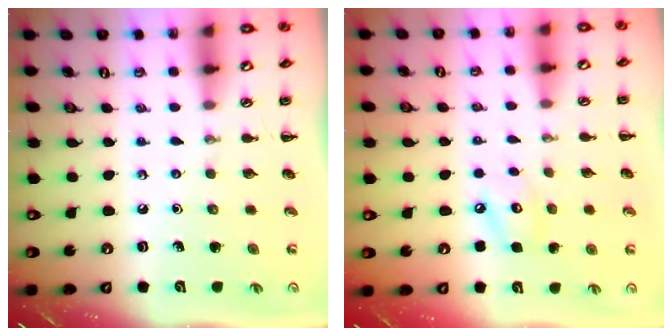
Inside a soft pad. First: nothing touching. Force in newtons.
{"total": 5.4, "press": 5.3, "slide": 0.8}